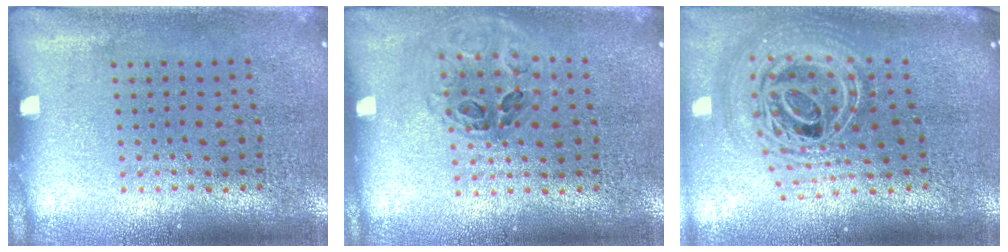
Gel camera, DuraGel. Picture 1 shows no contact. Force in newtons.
{"total": 1.1, "press": 1.0, "slide": 0.4}
{"total": 2.9, "press": 2.0, "slide": 2.1}